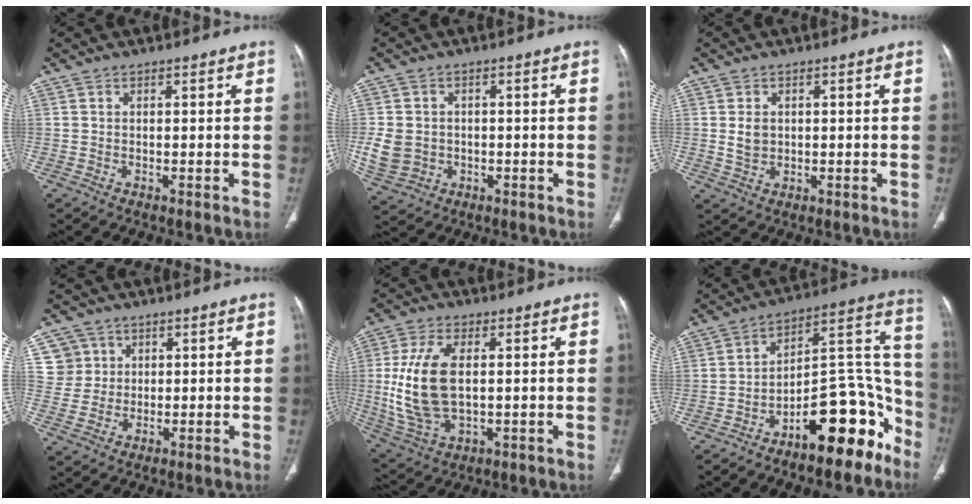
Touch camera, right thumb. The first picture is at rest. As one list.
[{"total": 7.7, "force": [-0.9, 6.8, 3.6], "torque": [-0.069, 0.006, -0.002]}, {"total": 3.2, "force": [0.4, 2.5, 1.9], "torque": [-0.025, -0.003, 0.013]}, {"total": 5.6, "force": [2.0, 5.2, 0.1], "torque": [0.029, -0.006, 0.039]}, {"total": 14.9, "force": [0.8, 8.2, 12.4], "torque": [-0.260, -0.005, 0.024]}, {"total": 18.7, "force": [-11.3, 7.6, 12.9], "torque": [-0.131, 0.125, -0.176]}]